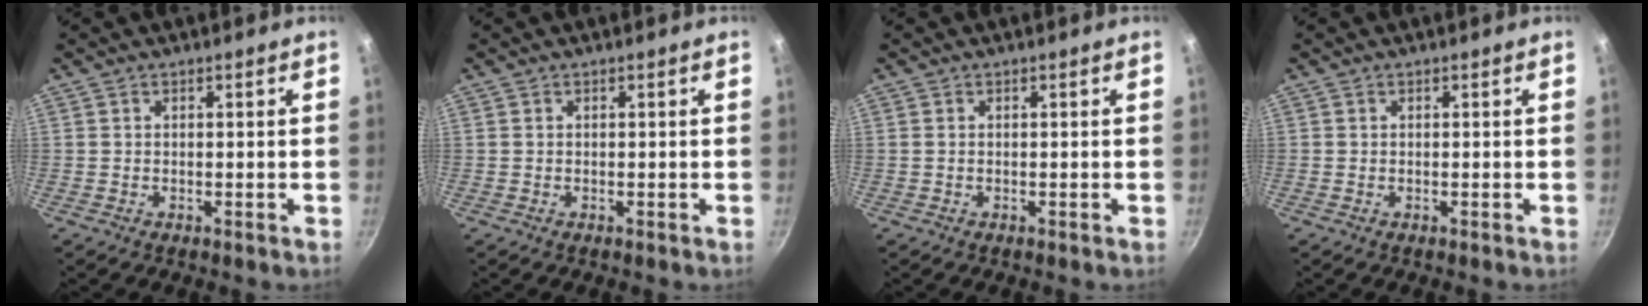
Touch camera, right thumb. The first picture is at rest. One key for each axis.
{"total": 0.0}
{"total": 0.0}
{"total": 0.0}